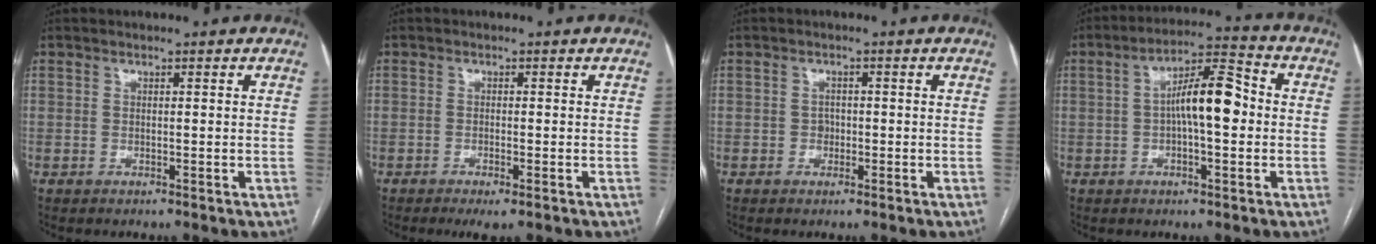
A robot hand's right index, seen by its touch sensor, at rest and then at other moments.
{"total": 2.6, "force": [-1.4, 0.3, 2.1], "torque": [-0.032, -0.005, -0.021]}
{"total": 1.4, "force": [-0.3, 1.2, 0.5], "torque": [-0.005, 0.007, -0.002]}
{"total": 9.4, "force": [0.0, 2.4, 9.1], "torque": [-0.159, 0.029, -0.004]}